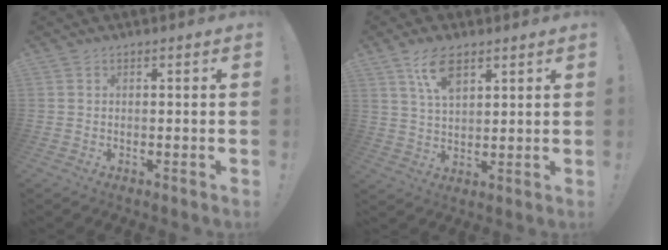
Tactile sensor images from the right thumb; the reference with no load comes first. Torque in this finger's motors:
{"motor_torque": [-0.10, 0.02, 0.42, 0.34, 0.05]}